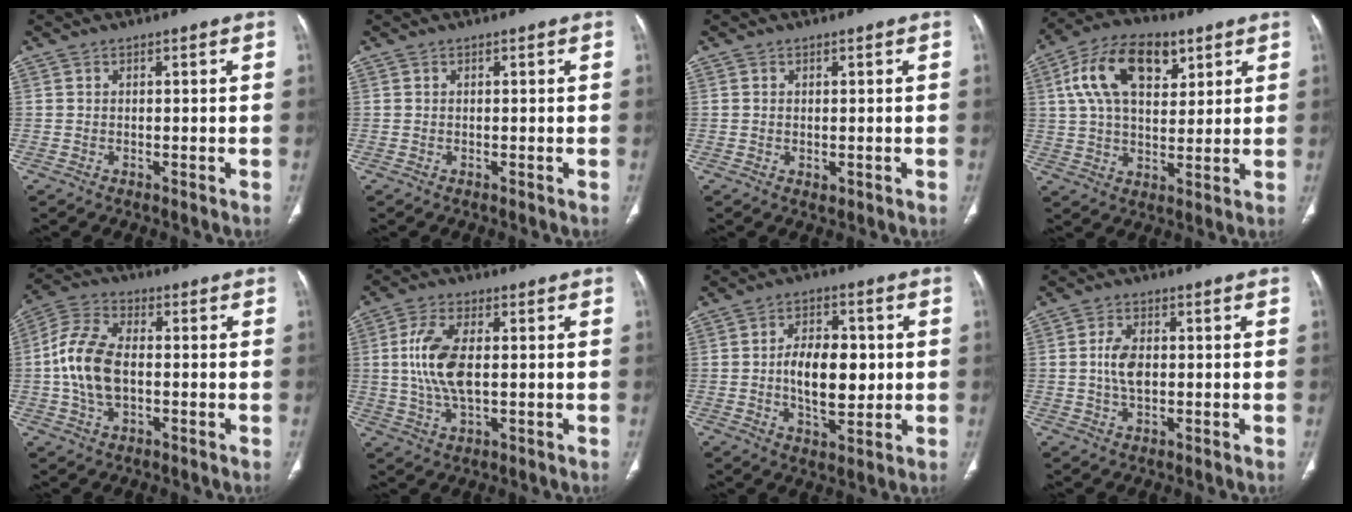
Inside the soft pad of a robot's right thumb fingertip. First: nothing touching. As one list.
[{"total": 0.0}, {"total": 1.1, "force": [-0.1, 0.8, 0.7], "torque": [-0.013, -0.003, 0.002]}, {"total": 16.0, "force": [6.3, 9.0, 11.6], "torque": [-0.185, -0.002, 0.108]}, {"total": 11.6, "force": [-0.7, 6.6, 9.5], "torque": [-0.196, 0.022, -0.017]}, {"total": 10.2, "force": [0.8, 4.7, 9.0], "torque": [-0.193, 0.000, 0.018]}, {"total": 11.0, "force": [0.0, 6.1, 9.2], "torque": [-0.122, 0.003, 0.002]}, {"total": 5.1, "force": [0.1, 3.0, 4.1], "torque": [-0.081, 0.005, 0.001]}]